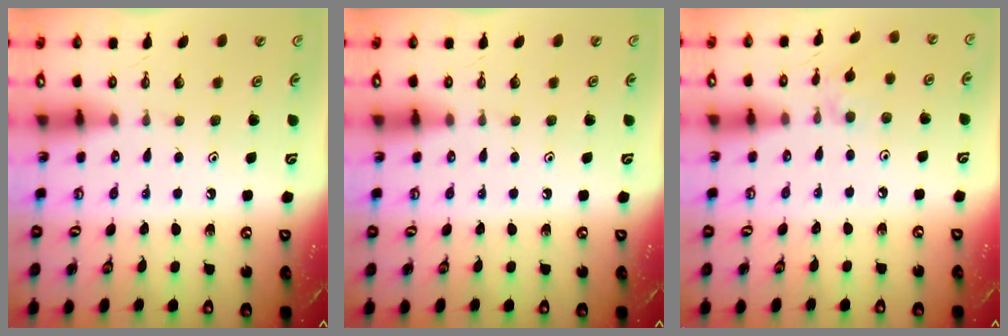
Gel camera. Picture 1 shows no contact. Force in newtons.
{"total": 0.0}
{"total": 3.0, "press": 2.9, "slide": 0.5}